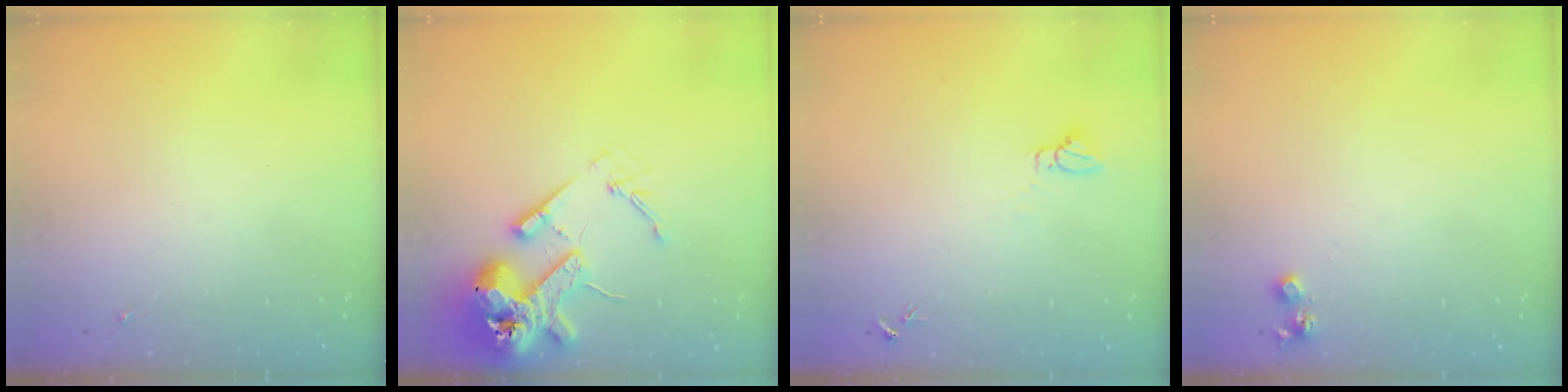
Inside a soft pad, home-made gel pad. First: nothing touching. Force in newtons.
{"total": 17.7, "press": 17.5, "slide": 2.4}
{"total": 3.0, "press": 3.0, "slide": 0.1}
{"total": 4.8, "press": 4.7, "slide": 0.7}